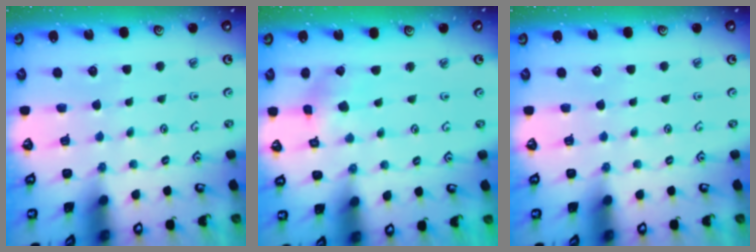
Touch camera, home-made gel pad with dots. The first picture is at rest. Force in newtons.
{"total": 1.4, "press": 1.4, "slide": 0.2}
{"total": 0.0}